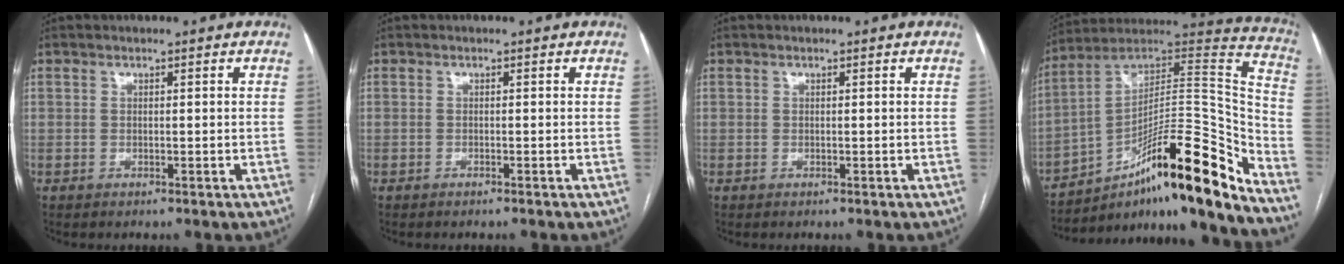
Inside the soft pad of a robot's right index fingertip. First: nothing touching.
{"total": 0.6, "force": [-0.5, -0.3, 0.1], "torque": [0.000, 0.001, -0.011]}
{"total": 0.0}
{"total": 26.6, "force": [-17.0, 3.1, 20.2], "torque": [-0.246, 0.042, -0.273]}